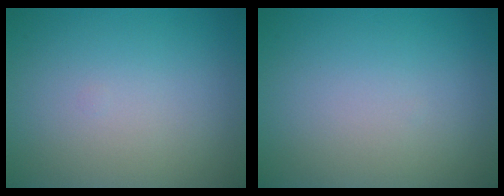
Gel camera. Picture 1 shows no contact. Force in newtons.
{"total": 0.0}